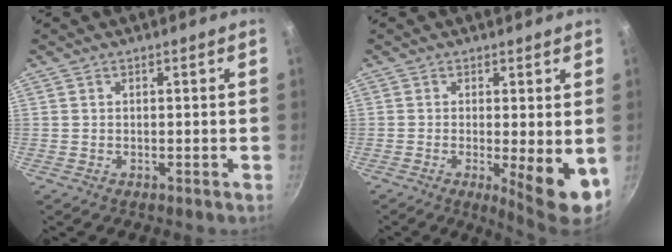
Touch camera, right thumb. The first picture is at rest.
{"total": 7.8, "force": [-1.2, 1.6, 7.5], "torque": [-0.099, -0.011, -0.008]}